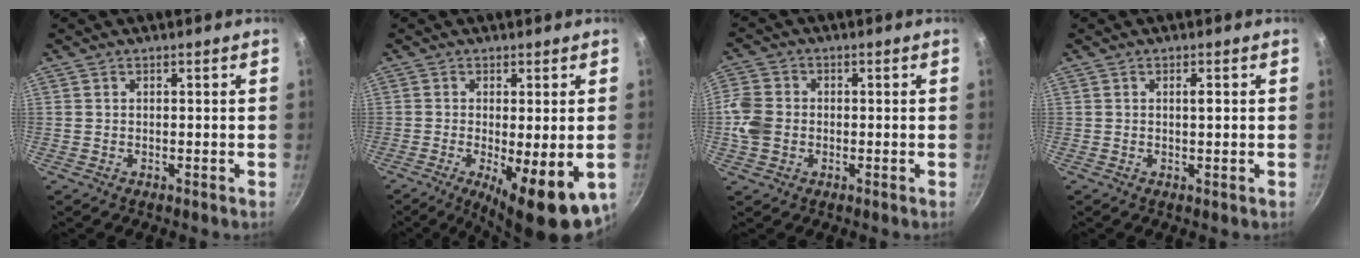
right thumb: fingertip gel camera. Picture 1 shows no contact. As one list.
[{"total": 12.4, "force": [-3.5, 3.6, 11.3], "torque": [-0.161, -0.016, -0.043]}, {"total": 6.7, "force": [-1.0, 5.5, 3.7], "torque": [-0.070, 0.009, -0.031]}, {"total": 1.7, "force": [0.3, 0.4, 1.7], "torque": [-0.025, 0.000, 0.004]}]